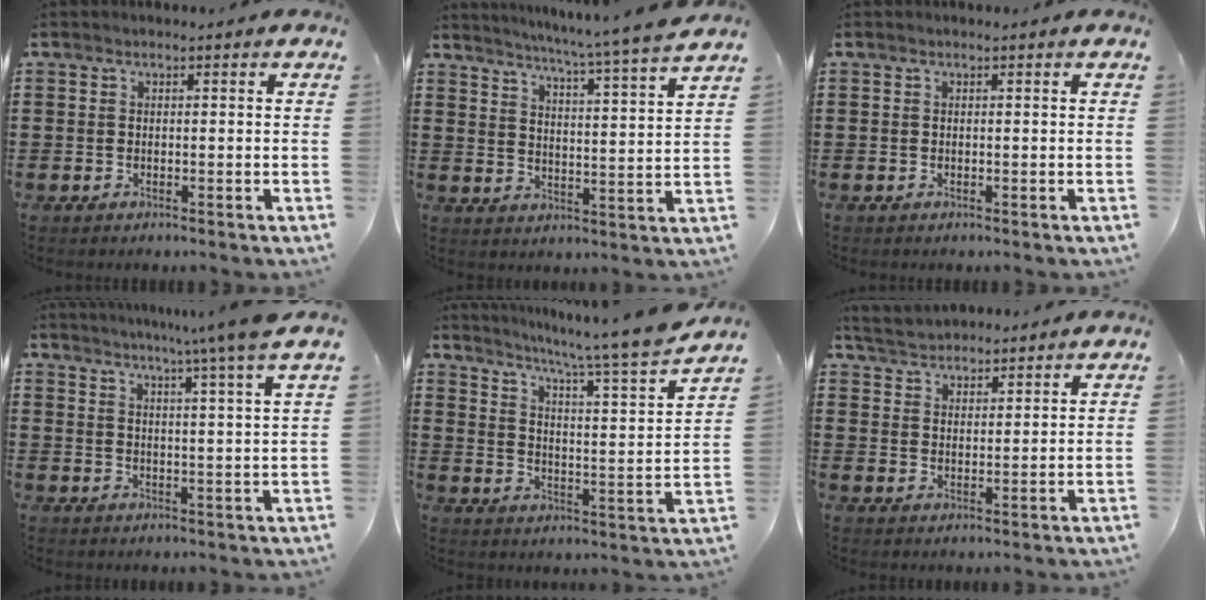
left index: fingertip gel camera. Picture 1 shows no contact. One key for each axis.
{"total": 5.4, "fx": 4.6, "fy": -1.6, "fz": 2.3, "tx": -0.066, "ty": -0.044, "tz": 0.070}
{"total": 0.0}
{"total": 6.1, "fx": 4.9, "fy": -1.7, "fz": 3.1, "tx": -0.073, "ty": -0.025, "tz": 0.081}
{"total": 7.5, "fx": 6.5, "fy": -1.2, "fz": 3.7, "tx": -0.088, "ty": -0.054, "tz": 0.100}
{"total": 4.0, "fx": 3.9, "fy": 0.7, "fz": 0.2, "tx": -0.021, "ty": -0.010, "tz": 0.073}